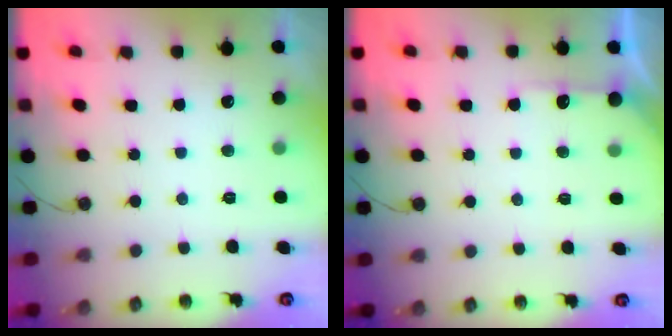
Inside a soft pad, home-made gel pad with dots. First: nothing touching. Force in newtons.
{"total": 4.7, "press": 4.7, "slide": 0.5}